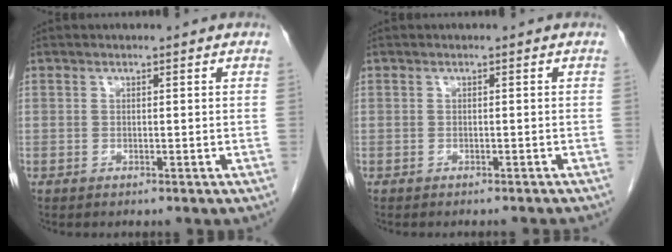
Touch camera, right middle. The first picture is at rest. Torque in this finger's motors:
{"motor_torque": [0.09, -0.09, -0.04, 0.00]}